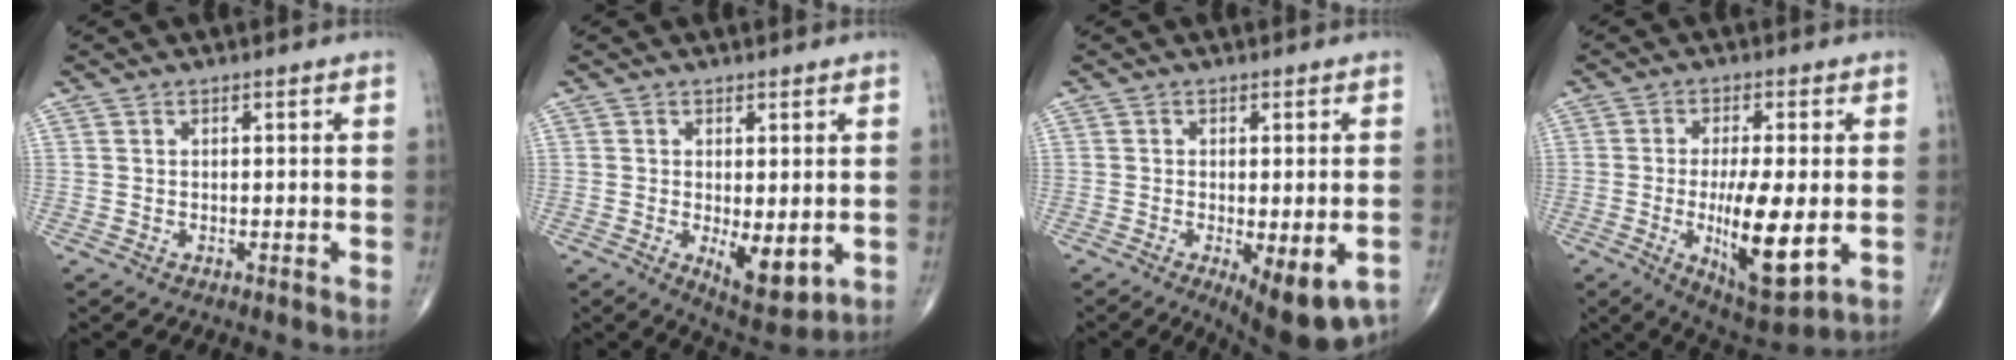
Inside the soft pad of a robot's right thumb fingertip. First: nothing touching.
{"total": 7.3, "force": [-1.2, 3.1, 6.5], "torque": [-0.088, -0.021, -0.008]}
{"total": 10.3, "force": [-4.3, 3.5, 8.7], "torque": [-0.120, -0.010, -0.058]}
{"total": 14.1, "force": [-2.2, 4.2, 13.2], "torque": [-0.220, -0.020, -0.027]}